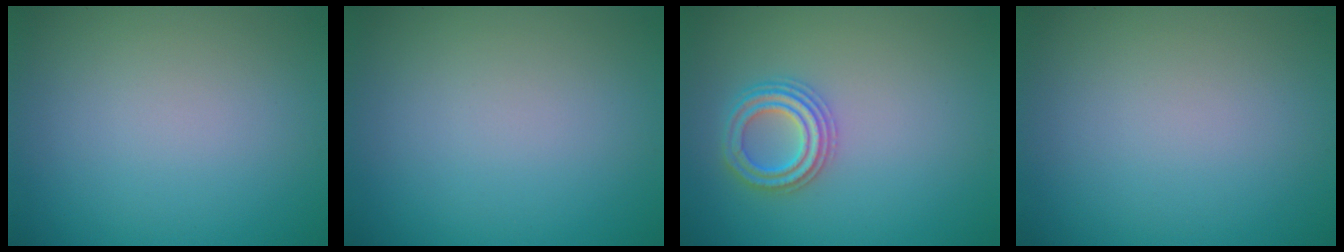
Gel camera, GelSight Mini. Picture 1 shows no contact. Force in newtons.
{"total": 0.0}
{"total": 2.9, "press": 2.9, "slide": 0.5}
{"total": 0.0}